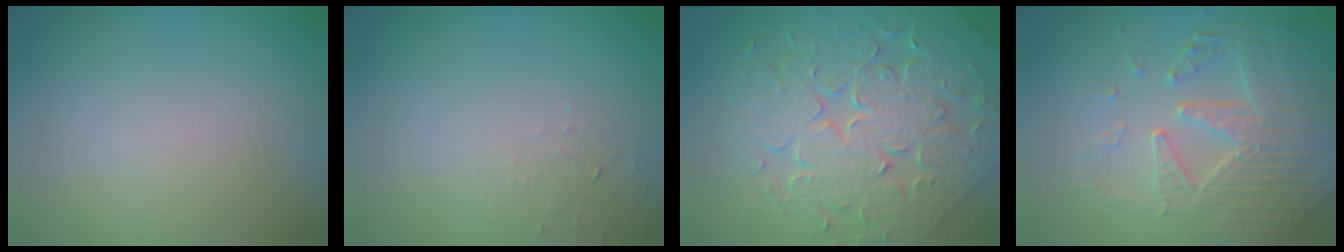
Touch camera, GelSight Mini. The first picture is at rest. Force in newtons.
{"total": 1.0, "press": 0.9, "slide": 0.1}
{"total": 9.0, "press": 7.2, "slide": 5.3}
{"total": 7.2, "press": 5.2, "slide": 5.0}